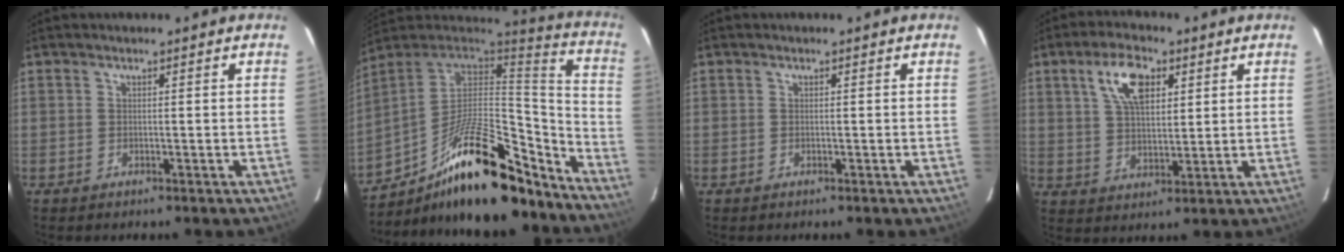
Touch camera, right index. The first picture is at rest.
{"total": 27.4, "force": [-18.5, 10.2, 17.5], "torque": [-0.279, 0.020, -0.283]}
{"total": 0.0}
{"total": 9.1, "force": [4.0, 4.5, 6.9], "torque": [-0.129, 0.019, 0.075]}